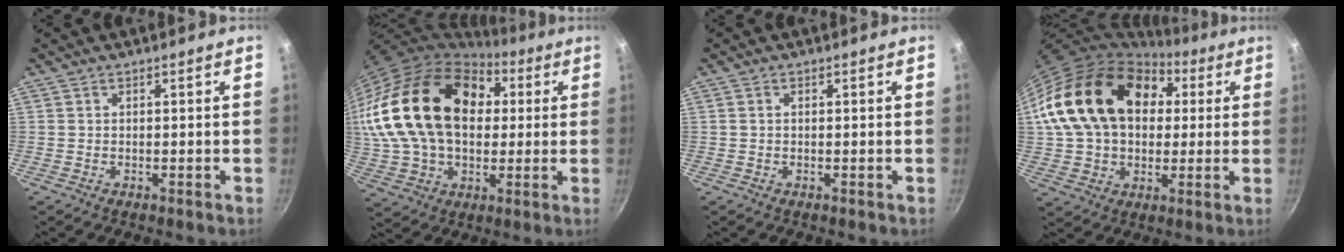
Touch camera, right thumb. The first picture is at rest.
{"total": 31.0, "force": [6.4, 20.9, 22.0], "torque": [-0.420, 0.033, 0.112]}
{"total": 0.5, "force": [0.0, 0.4, 0.4], "torque": [-0.006, 0.003, 0.000]}
{"total": 23.2, "force": [5.7, 16.5, 15.2], "torque": [-0.243, 0.025, 0.097]}